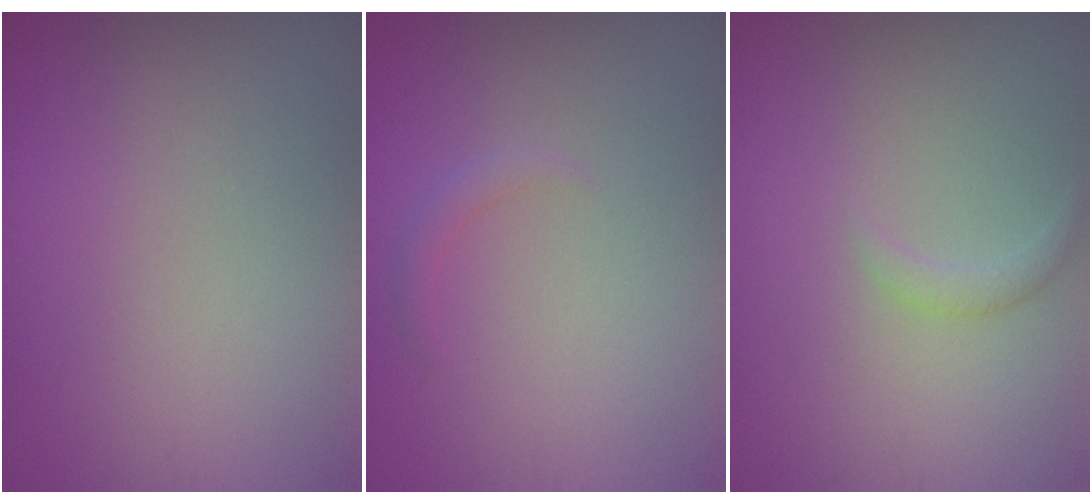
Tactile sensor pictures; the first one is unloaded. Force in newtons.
{"total": 1.0, "press": 1.0, "slide": 0.1}
{"total": 1.1, "press": 1.1, "slide": 0.1}